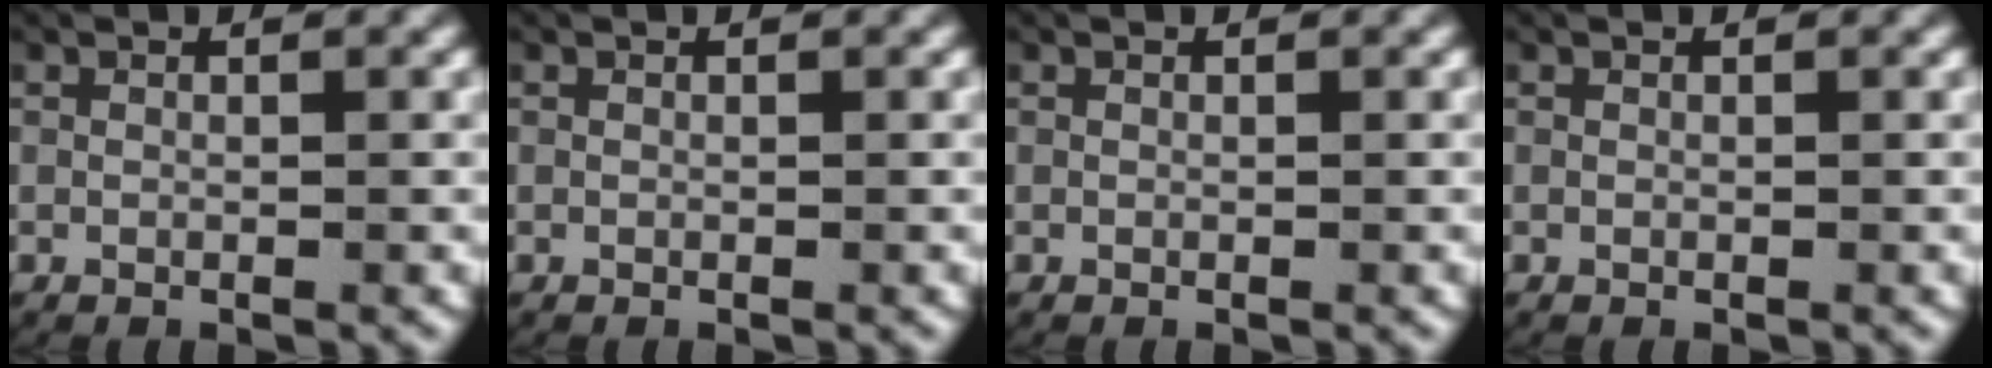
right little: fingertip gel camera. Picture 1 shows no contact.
{"total": 0.0}
{"total": 0.0}
{"total": 0.0}